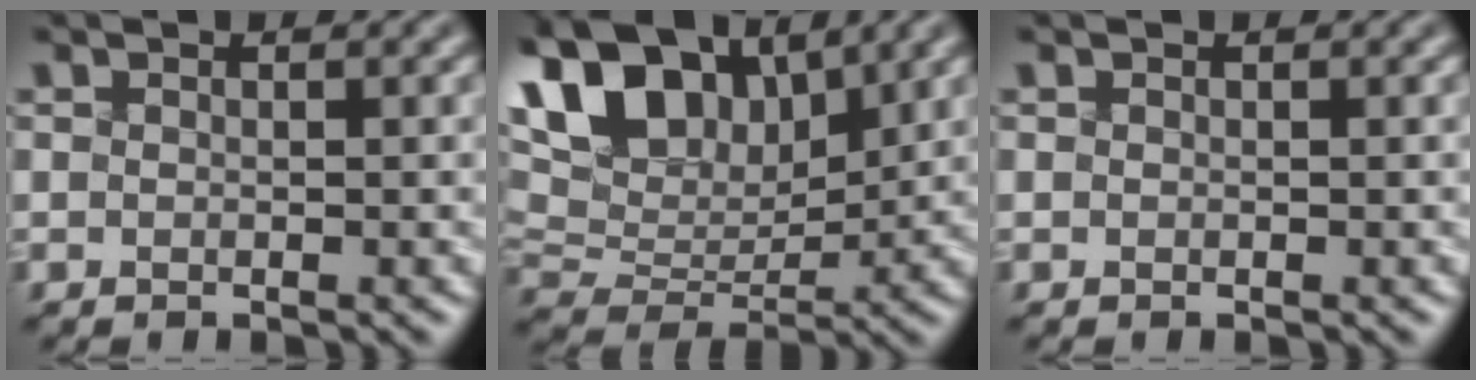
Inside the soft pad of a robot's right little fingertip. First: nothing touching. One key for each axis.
{"total": 13.0, "fx": 6.7, "fy": 7.1, "fz": 8.5, "tx": -0.185, "ty": 0.037, "tz": 0.109}
{"total": 0.0}